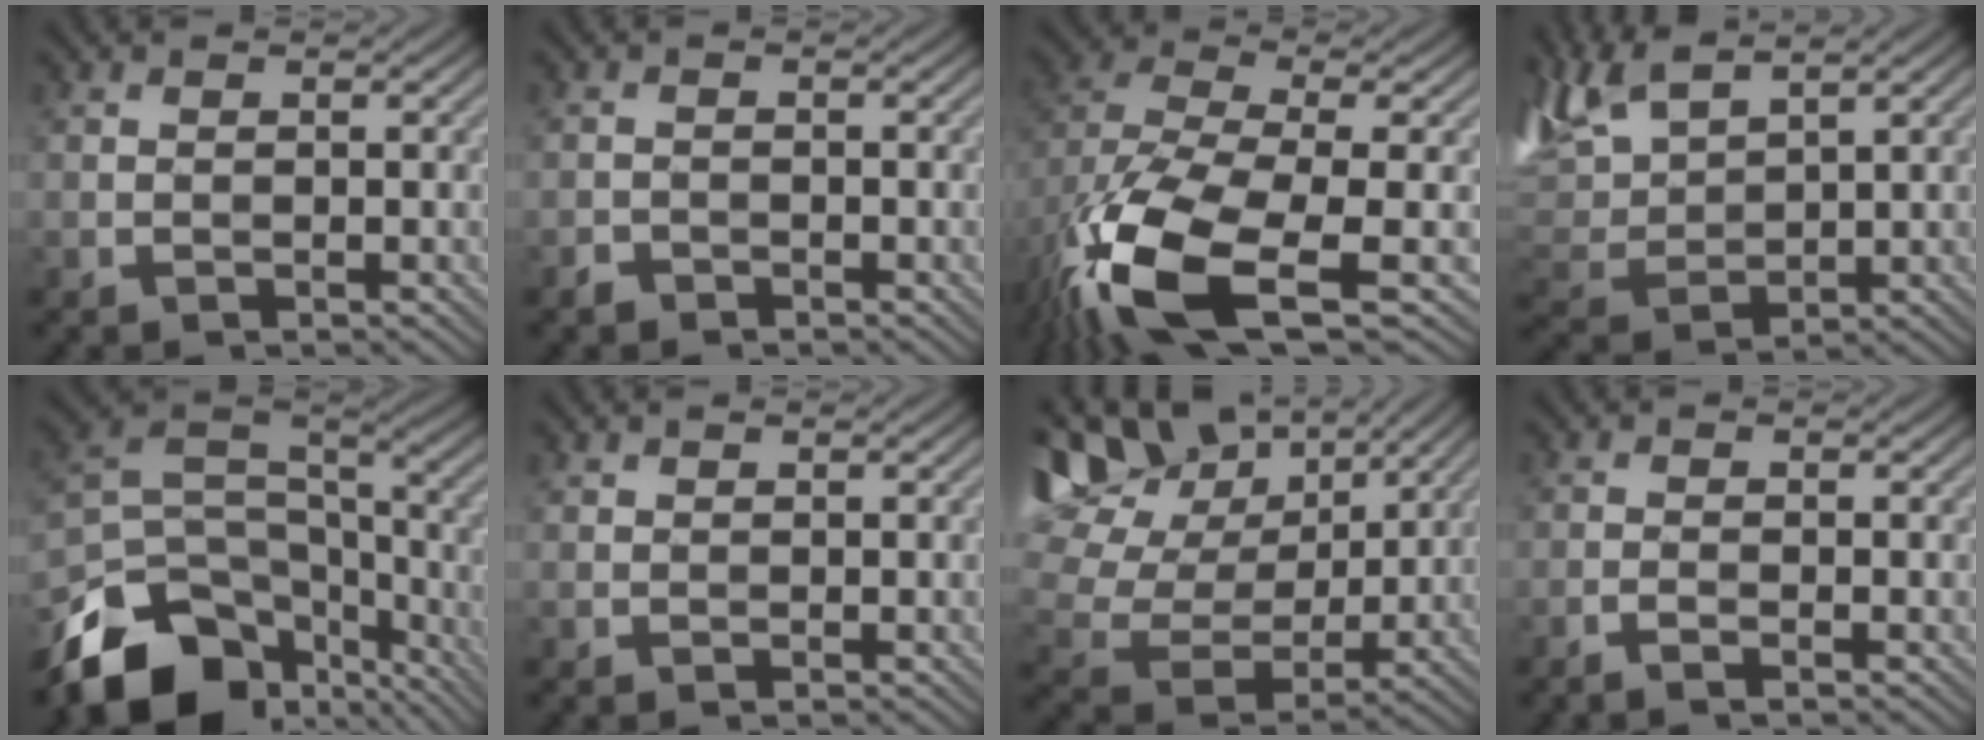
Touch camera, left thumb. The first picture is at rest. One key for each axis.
{"total": 0.9, "fx": -0.8, "fy": 0.4, "fz": 0.2, "tx": -0.005, "ty": 0.004, "tz": -0.015}
{"total": 14.8, "fx": -6.8, "fy": 5.8, "fz": 11.8, "tx": -0.284, "ty": -0.025, "tz": -0.122}
{"total": 8.3, "fx": 6.3, "fy": 2.6, "fz": 4.7, "tx": -0.134, "ty": 0.021, "tz": 0.134}
{"total": 13.4, "fx": -8.7, "fy": 7.7, "fz": 6.8, "tx": -0.158, "ty": -0.017, "tz": -0.150}
{"total": 0.8, "fx": 0.8, "fy": 0.2, "fz": 0.0, "tx": 0.000, "ty": 0.002, "tz": 0.019}
{"total": 15.1, "fx": 8.4, "fy": 8.9, "fz": 8.8, "tx": -0.206, "ty": 0.028, "tz": 0.141}
{"total": 1.1, "fx": -0.7, "fy": -0.3, "fz": 0.9, "tx": -0.021, "ty": 0.007, "tz": -0.013}